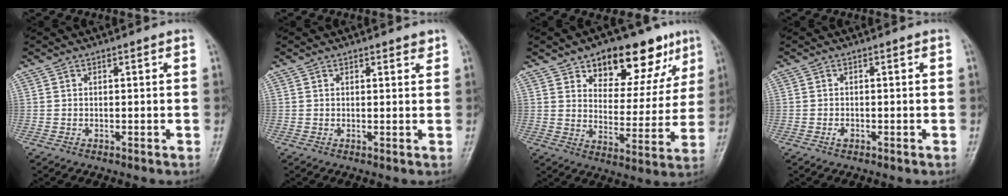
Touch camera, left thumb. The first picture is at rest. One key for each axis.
{"total": 1.7, "fx": 1.3, "fy": 0.7, "fz": 0.8, "tx": -0.004, "ty": -0.007, "tz": 0.015}
{"total": 16.3, "fx": 9.8, "fy": 8.6, "fz": 9.9, "tx": -0.073, "ty": -0.043, "tz": 0.143}
{"total": 1.0, "fx": -0.4, "fy": 0.6, "fz": 0.7, "tx": -0.011, "ty": 0.002, "tz": -0.008}